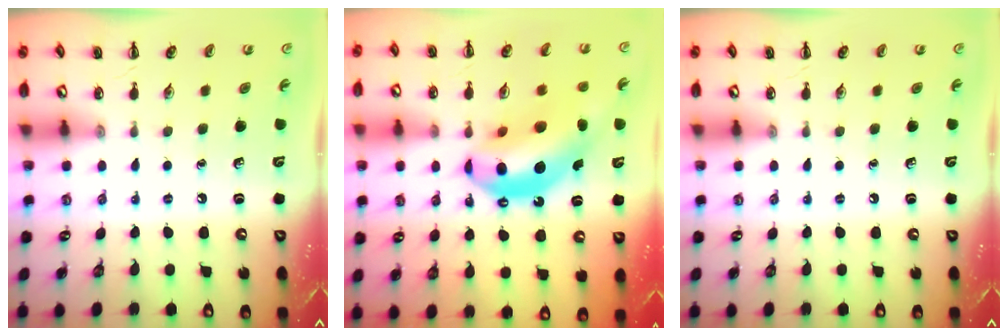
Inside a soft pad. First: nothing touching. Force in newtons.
{"total": 17.5, "press": 16.8, "slide": 4.8}
{"total": 0.0}